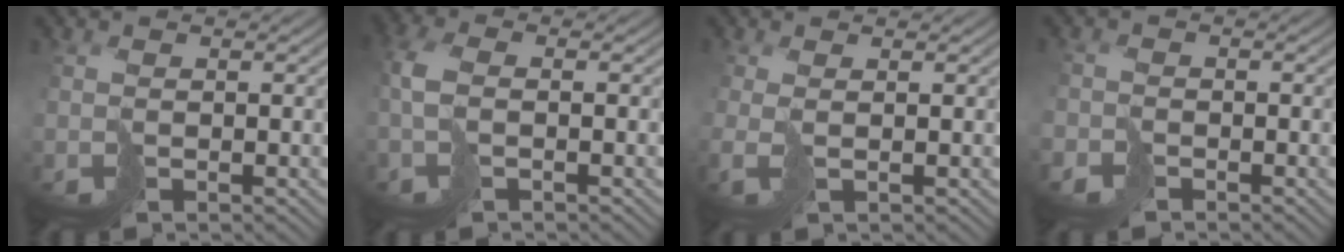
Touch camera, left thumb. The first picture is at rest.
{"total": 3.4, "force": [-0.5, 1.6, 3.0], "torque": [-0.083, 0.002, -0.013]}
{"total": 1.9, "force": [-0.2, 0.7, 1.7], "torque": [-0.045, -0.002, -0.004]}
{"total": 2.3, "force": [-1.9, 1.1, 0.3], "torque": [-0.006, -0.008, -0.043]}